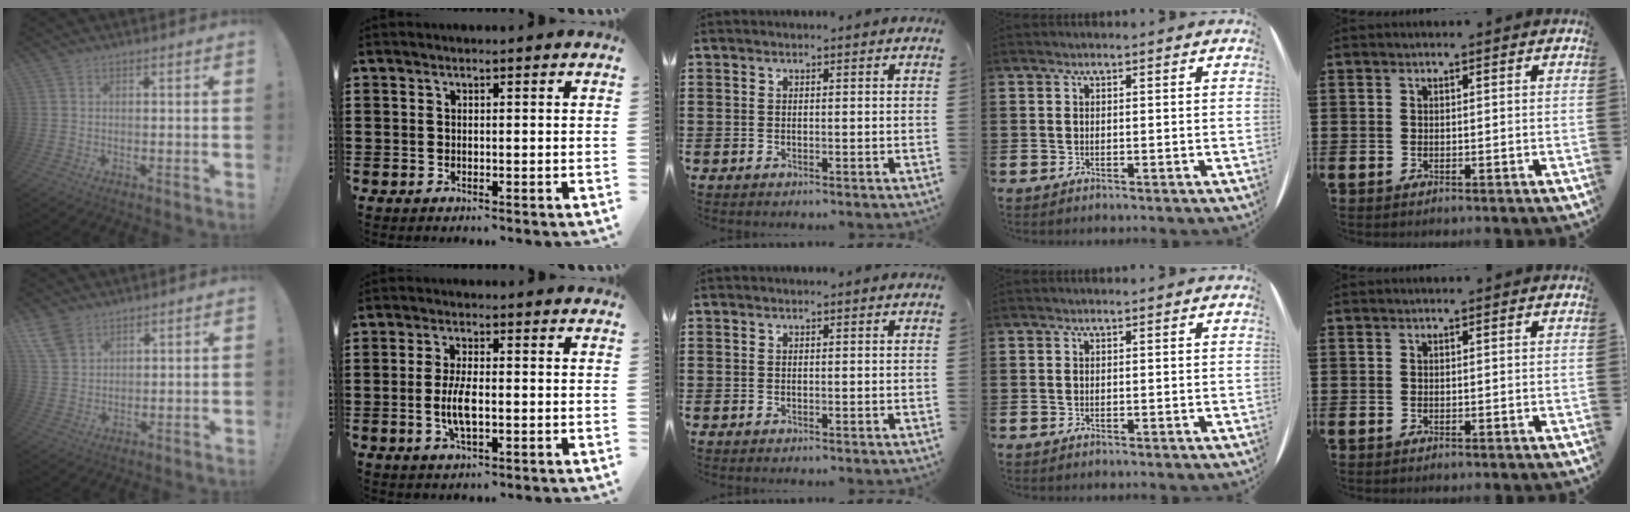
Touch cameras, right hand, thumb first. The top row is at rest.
{"thumb": {"total": 5.6, "force": [3.8, 3.3, 2.4], "torque": [-0.044, -0.014, 0.078]}, "index": {"total": 4.8, "force": [-0.8, 1.6, 4.5], "torque": [-0.101, -0.008, -0.020]}}